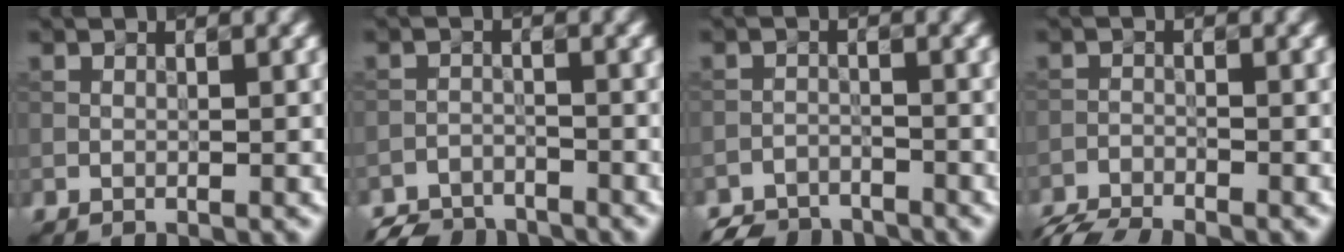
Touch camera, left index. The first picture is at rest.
{"total": 3.8, "force": [-3.7, 1.0, 0.4], "torque": [-0.002, -0.003, -0.072]}
{"total": 3.9, "force": [-3.7, 1.0, 0.5], "torque": [-0.003, -0.004, -0.072]}
{"total": 4.9, "force": [-4.7, 0.5, 1.2], "torque": [-0.034, -0.022, -0.084]}